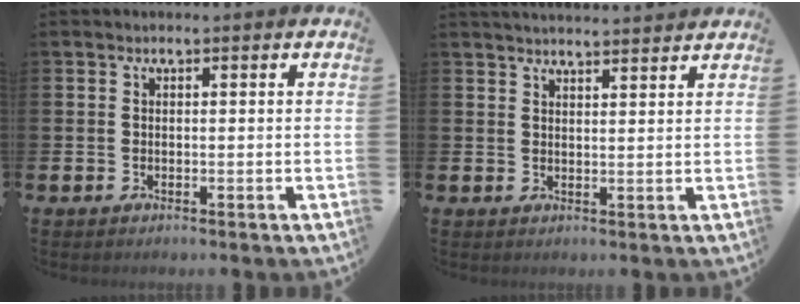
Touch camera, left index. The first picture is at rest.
{"total": 1.3, "force": [1.3, 0.0, 0.2], "torque": [-0.002, -0.004, 0.024]}